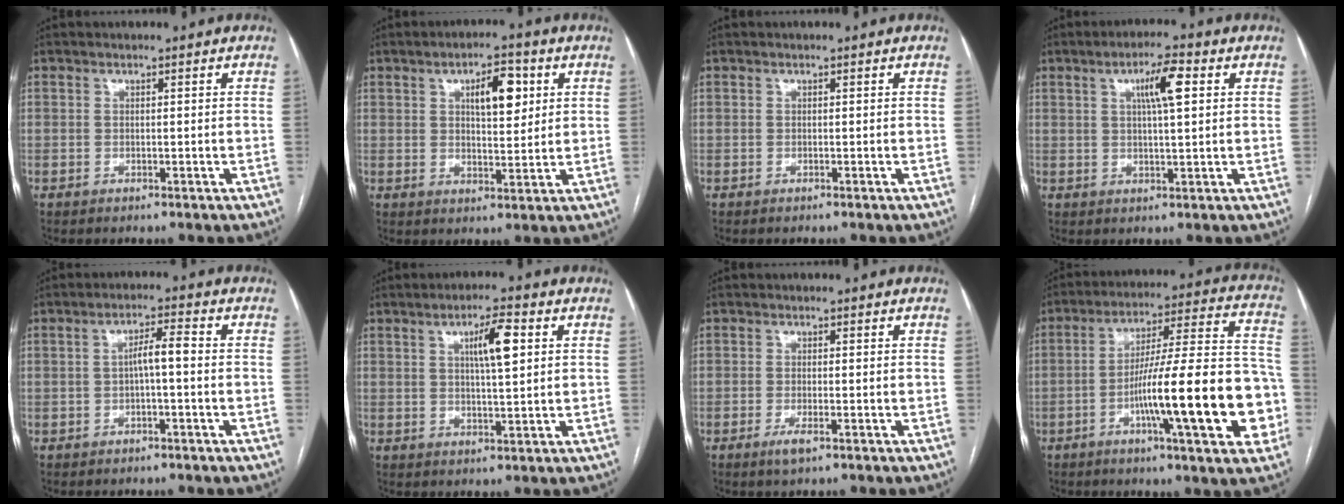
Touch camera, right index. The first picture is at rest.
{"total": 7.0, "force": [2.5, 2.5, 6.1], "torque": [-0.096, 0.009, 0.041]}
{"total": 0.0}
{"total": 6.1, "force": [2.1, 0.8, 5.7], "torque": [-0.100, 0.008, 0.033]}
{"total": 4.5, "force": [-0.5, 0.4, 4.5], "torque": [-0.074, 0.017, -0.006]}
{"total": 6.2, "force": [2.0, 0.9, 5.9], "torque": [-0.101, 0.007, 0.033]}
{"total": 2.2, "force": [-1.3, 0.3, 1.8], "torque": [-0.036, -0.004, -0.023]}
{"total": 21.5, "force": [-6.1, 2.2, 20.5], "torque": [-0.265, 0.018, -0.088]}